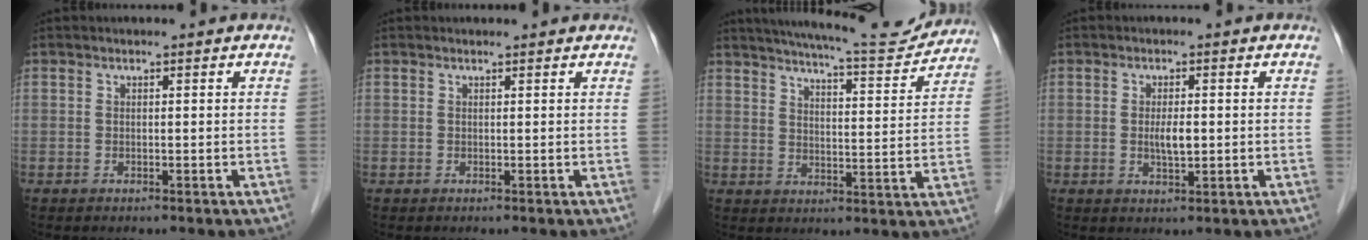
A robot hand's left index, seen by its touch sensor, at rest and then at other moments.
{"total": 1.7, "force": [1.6, 0.4, 0.3], "torque": [-0.014, 0.009, 0.017]}
{"total": 14.6, "force": [13.6, 1.3, 5.0], "torque": [-0.078, -0.009, 0.183]}
{"total": 2.8, "force": [0.0, 0.8, 2.7], "torque": [-0.052, -0.002, 0.002]}